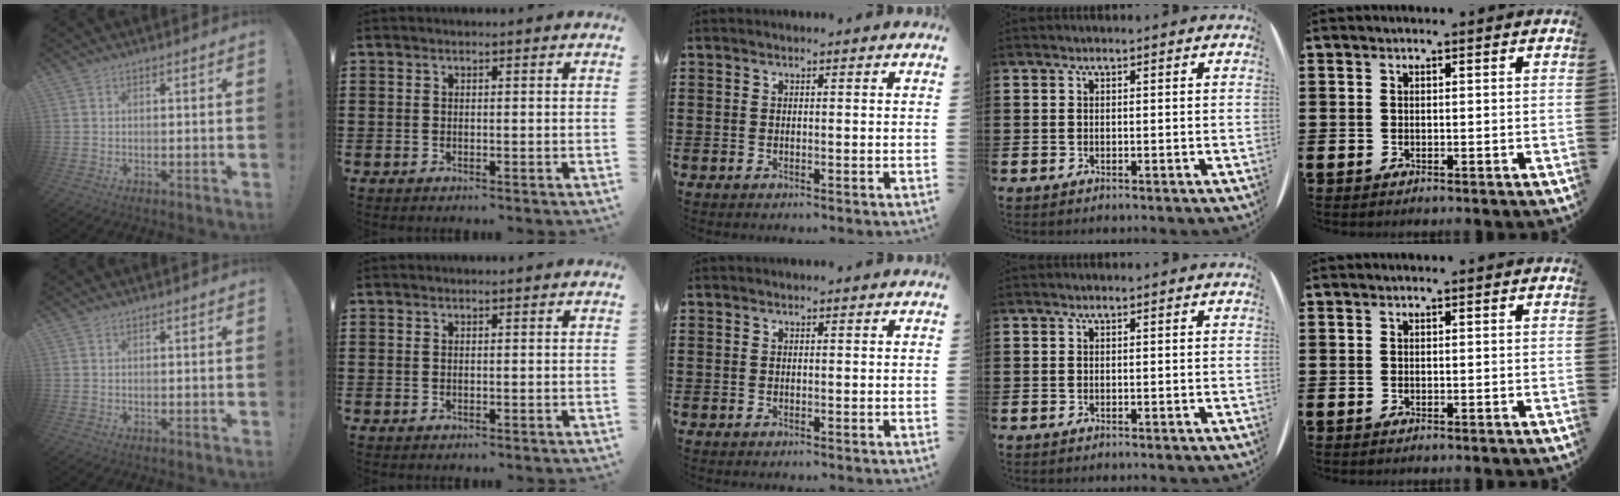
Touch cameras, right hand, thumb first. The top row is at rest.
{}